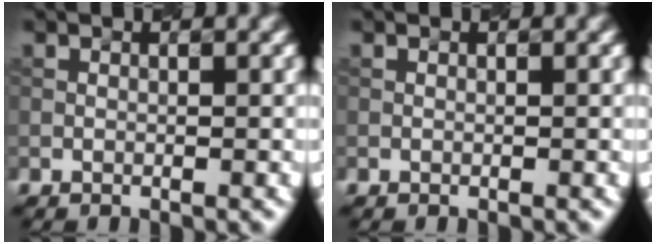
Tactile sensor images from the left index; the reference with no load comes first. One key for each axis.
{"total": 0.0}